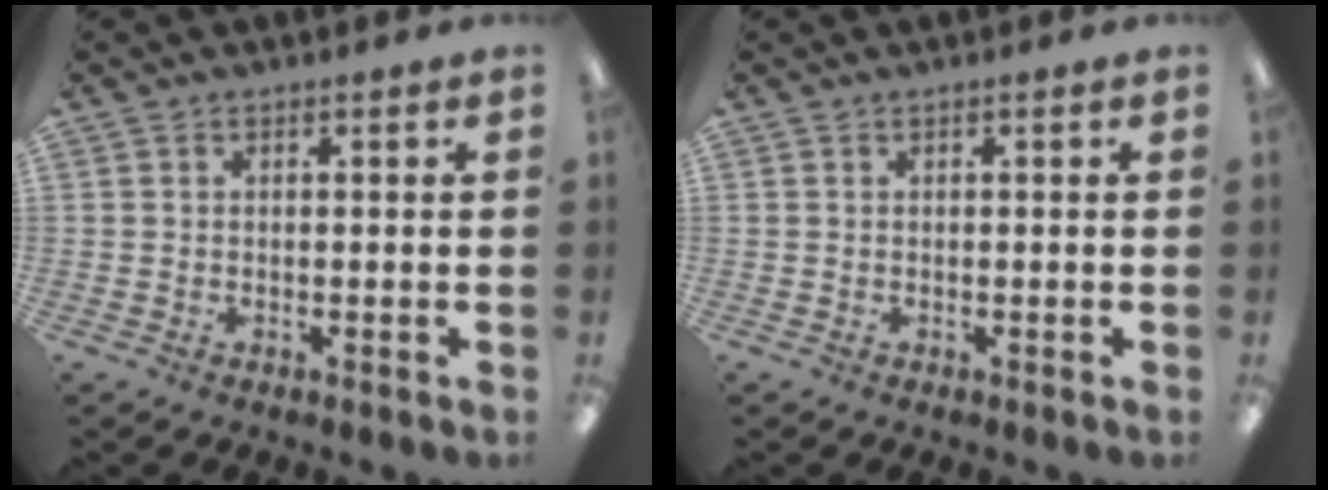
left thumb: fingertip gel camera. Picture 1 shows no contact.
{"total": 0.0}